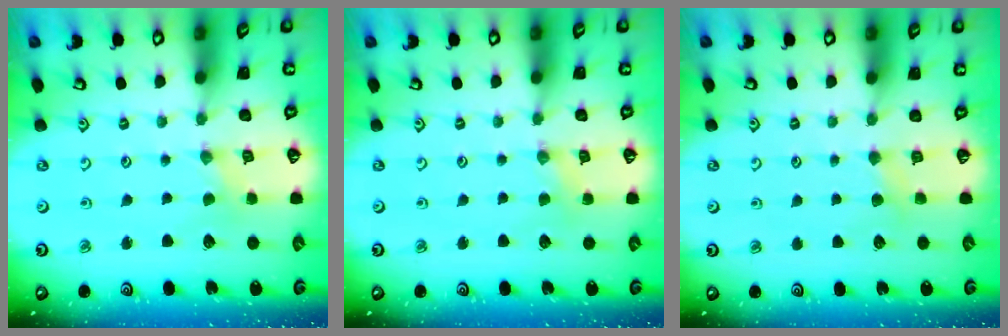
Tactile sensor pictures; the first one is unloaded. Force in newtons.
{"total": 1.3, "press": 1.2, "slide": 0.2}
{"total": 3.5, "press": 3.5, "slide": 0.5}